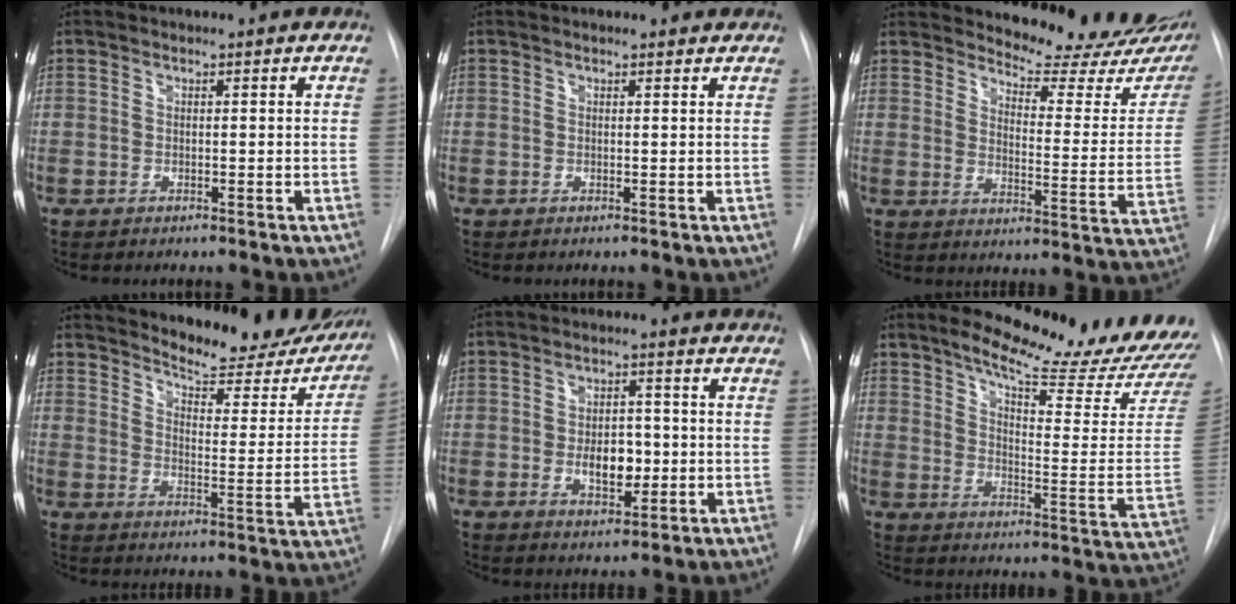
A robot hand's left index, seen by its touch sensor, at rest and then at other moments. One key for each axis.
{"total": 2.1, "fx": 2.0, "fy": 0.5, "fz": 0.3, "tx": -0.012, "ty": 0.008, "tz": 0.016}
{"total": 19.3, "fx": 17.8, "fy": 3.3, "fz": 6.8, "tx": -0.081, "ty": -0.095, "tz": 0.208}
{"total": 21.2, "fx": 19.4, "fy": 4.9, "fz": 7.3, "tx": -0.088, "ty": -0.061, "tz": 0.237}
{"total": 5.8, "fx": -0.8, "fy": 3.2, "fz": 4.7, "tx": -0.073, "ty": 0.003, "tz": -0.006}
{"total": 21.1, "fx": 19.2, "fy": 1.2, "fz": 8.7, "tx": -0.130, "ty": -0.104, "tz": 0.243}